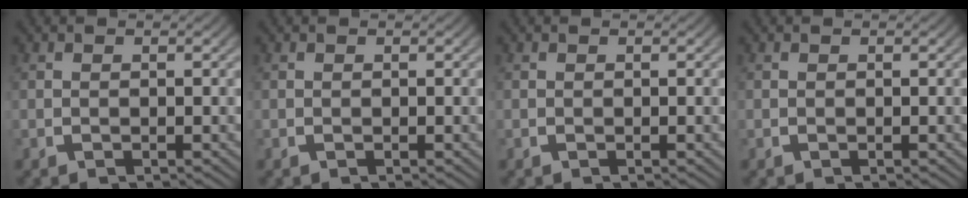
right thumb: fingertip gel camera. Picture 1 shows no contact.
{"total": 0.0}
{"total": 0.0}
{"total": 0.0}